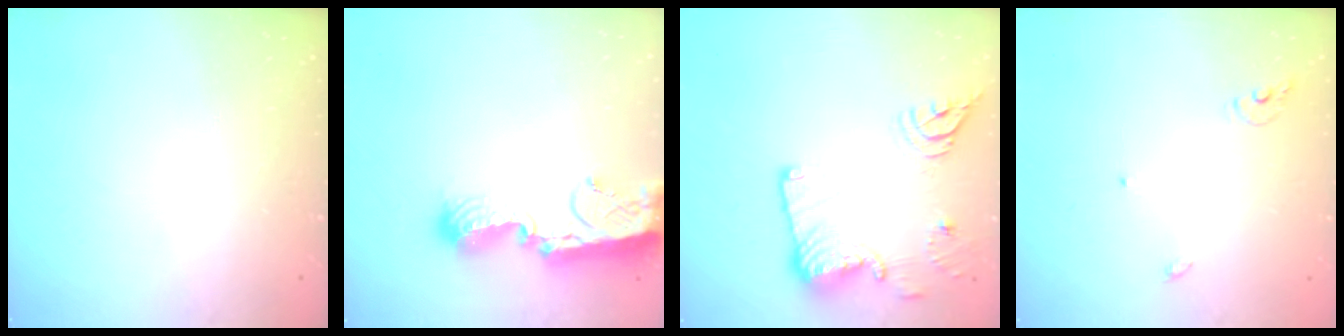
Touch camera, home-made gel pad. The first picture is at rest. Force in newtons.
{"total": 12.6, "press": 12.5, "slide": 1.0}
{"total": 17.4, "press": 17.2, "slide": 2.7}
{"total": 4.9, "press": 4.9, "slide": 0.4}